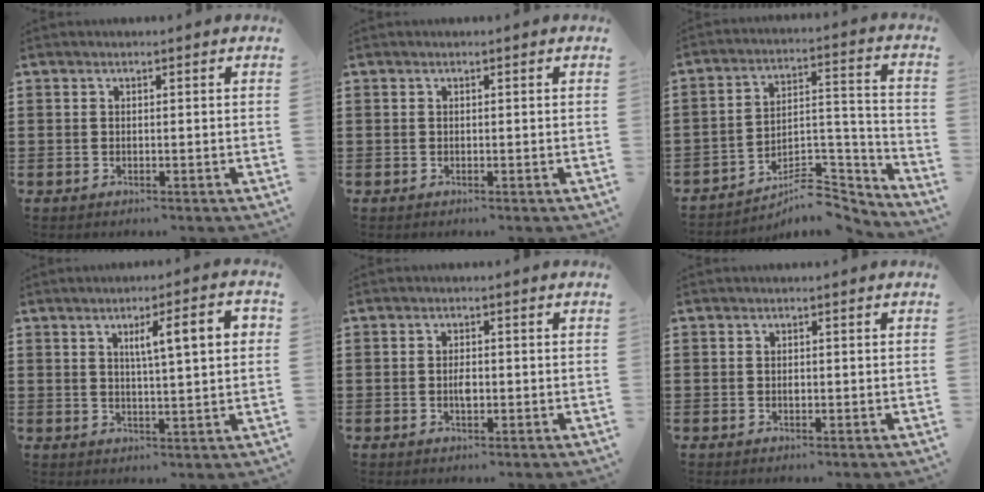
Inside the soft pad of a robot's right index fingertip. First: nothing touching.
{"total": 0.0}
{"total": 8.1, "force": [-6.1, 3.2, 4.2], "torque": [-0.060, 0.020, -0.112]}
{"total": 6.9, "force": [1.9, 1.3, 6.6], "torque": [-0.112, -0.002, 0.025]}
{"total": 2.2, "force": [-0.3, 0.9, 2.0], "torque": [-0.038, 0.001, -0.006]}
{"total": 0.7, "force": [-0.1, 0.4, 0.6], "torque": [-0.013, -0.003, -0.002]}